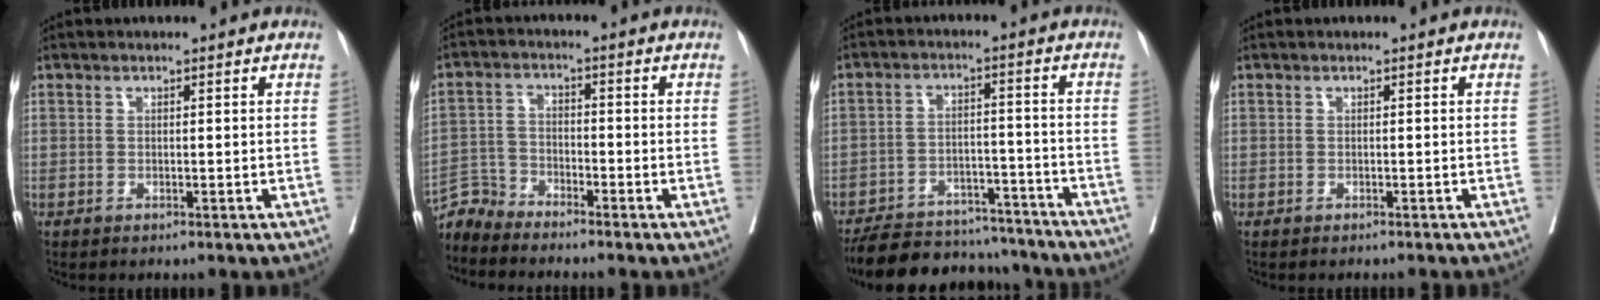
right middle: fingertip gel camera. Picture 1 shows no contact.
{"total": 4.2, "force": [-4.1, -0.1, -1.0], "torque": [0.023, -0.004, -0.081]}
{"total": 15.8, "force": [-14.5, 4.7, 4.3], "torque": [-0.073, 0.010, -0.206]}
{"total": 2.2, "force": [-2.0, -0.5, 0.8], "torque": [-0.010, -0.007, -0.024]}